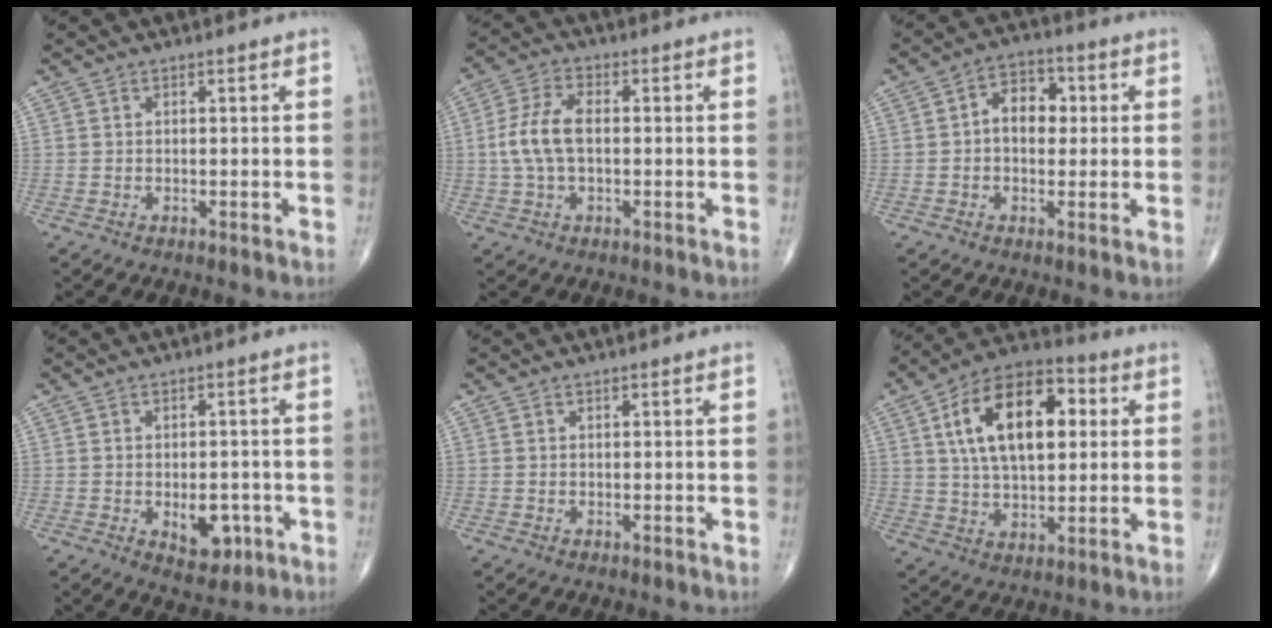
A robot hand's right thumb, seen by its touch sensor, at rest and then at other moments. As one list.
[{"total": 7.8, "force": [-0.1, 4.2, 6.6], "torque": [-0.146, 0.019, -0.007]}, {"total": 7.4, "force": [0.6, 5.1, 5.3], "torque": [-0.055, 0.019, 0.000]}, {"total": 6.4, "force": [-1.8, 3.9, 4.7], "torque": [-0.037, 0.007, -0.013]}, {"total": 0.0}, {"total": 19.1, "force": [4.6, 10.2, 15.5], "torque": [-0.235, 0.014, 0.070]}]